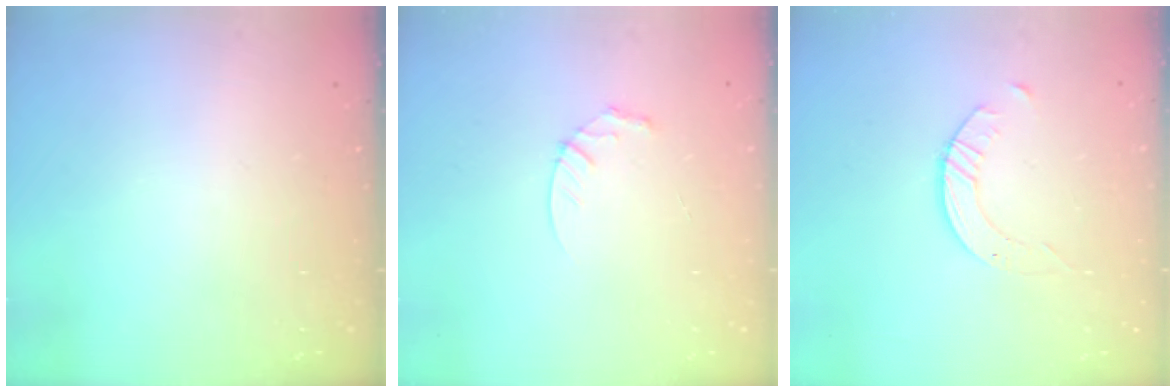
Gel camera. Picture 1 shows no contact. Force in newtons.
{"total": 3.5, "press": 3.5, "slide": 0.3}
{"total": 2.6, "press": 2.6, "slide": 0.3}